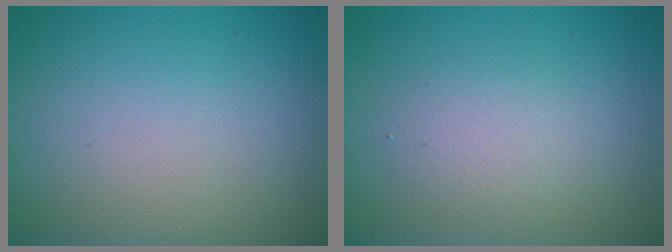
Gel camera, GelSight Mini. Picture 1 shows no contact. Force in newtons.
{"total": 2.4, "press": 2.4, "slide": 0.4}